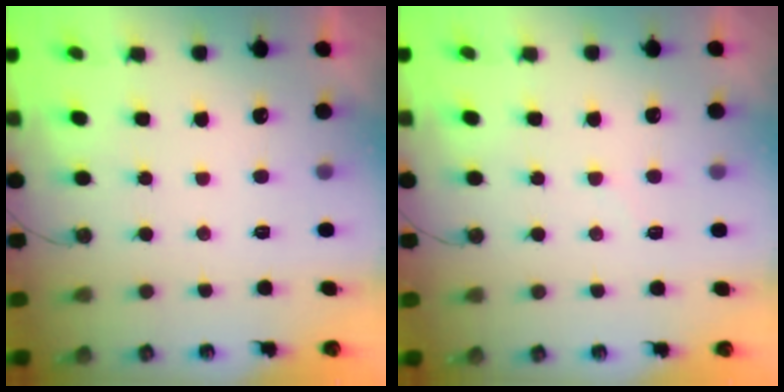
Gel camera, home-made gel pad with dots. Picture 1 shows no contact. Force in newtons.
{"total": 5.8, "press": 5.8, "slide": 0.6}